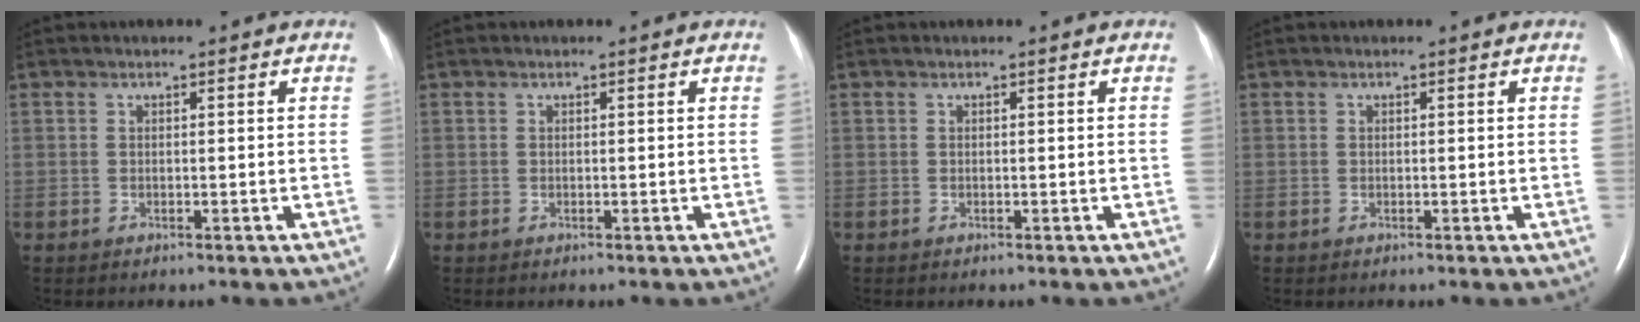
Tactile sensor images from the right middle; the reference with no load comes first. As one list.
[{"total": 0.0}, {"total": 0.0}, {"total": 0.0}]